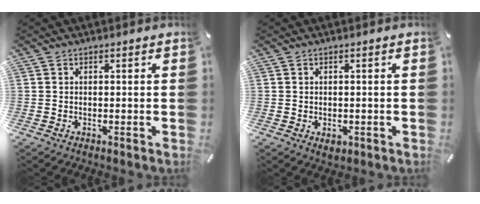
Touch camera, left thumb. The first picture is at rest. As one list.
[{"total": 1.5, "force": [-0.5, 1.0, 1.1], "torque": [-0.020, 0.001, -0.008]}]